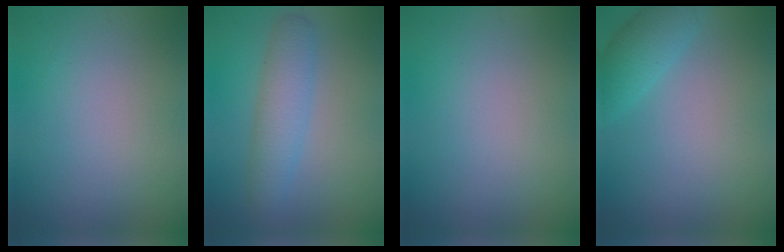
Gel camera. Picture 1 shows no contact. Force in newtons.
{"total": 3.6, "press": 3.6, "slide": 0.0}
{"total": 0.0}
{"total": 3.0, "press": 3.0, "slide": 0.1}